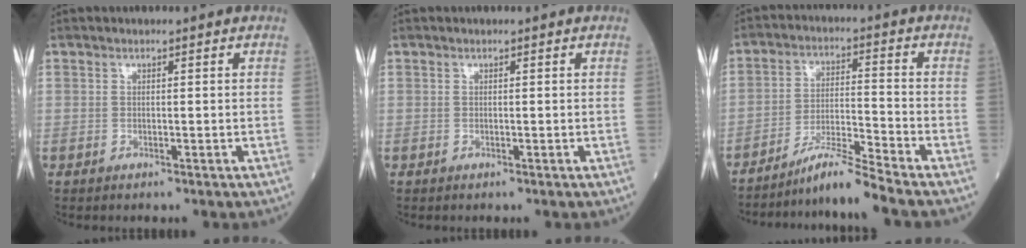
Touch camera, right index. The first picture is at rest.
{"total": 0.0}
{"total": 7.4, "force": [-6.5, -2.4, 2.6], "torque": [-0.051, -0.016, -0.119]}